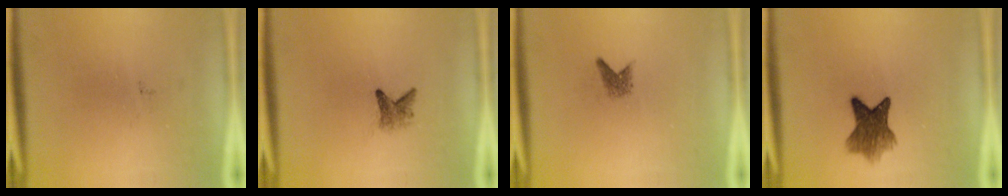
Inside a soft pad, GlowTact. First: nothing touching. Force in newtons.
{"total": 2.0}
{"total": 1.5}
{"total": 6.6}